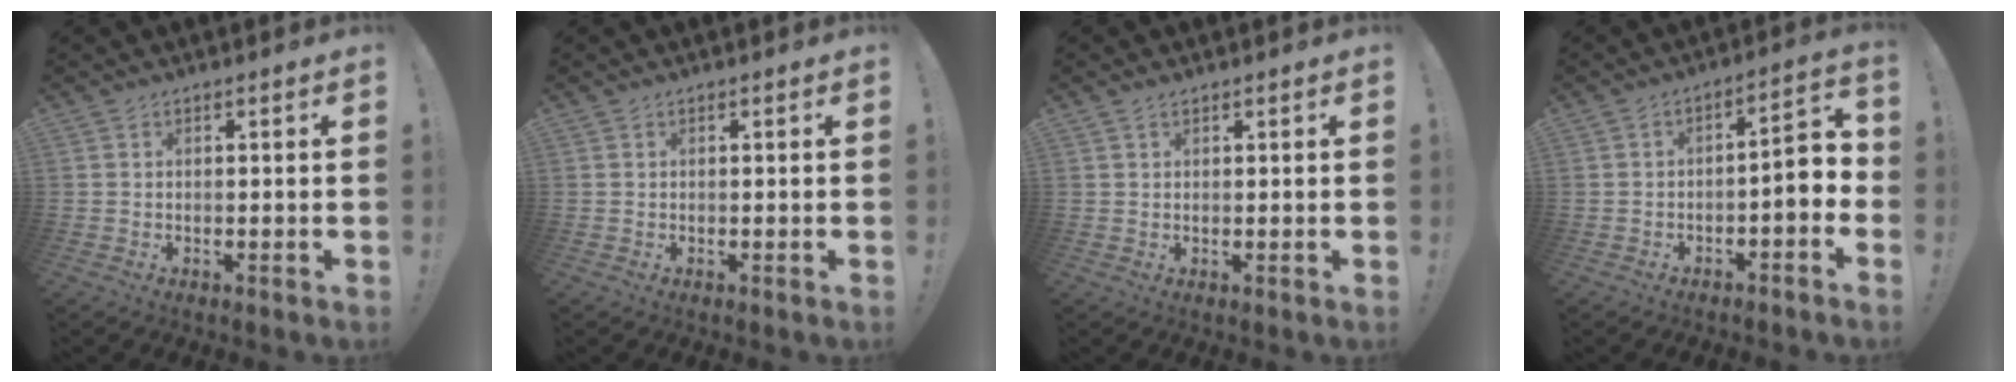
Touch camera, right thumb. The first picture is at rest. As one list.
[{"total": 0.0}, {"total": 0.8, "force": [0.6, 0.4, 0.4], "torque": [-0.007, -0.001, 0.012]}, {"total": 5.4, "force": [-2.5, 1.2, 4.6], "torque": [-0.072, 0.003, -0.048]}]